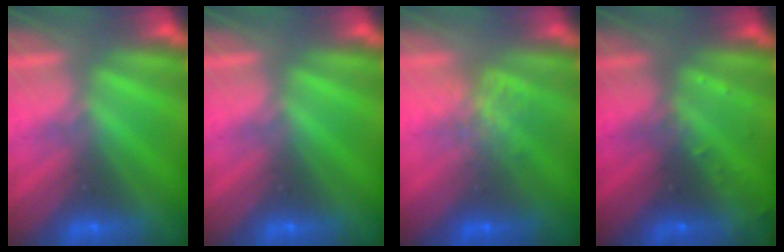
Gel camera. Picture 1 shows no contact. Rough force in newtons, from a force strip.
{"total": 0.0}
{"total": 3.8}
{"total": 2.7}